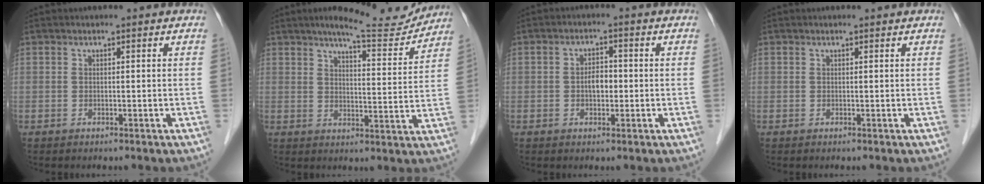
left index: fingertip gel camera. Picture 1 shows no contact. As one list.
[{"total": 10.9, "force": [10.0, 1.2, 4.0], "torque": [-0.055, -0.007, 0.131]}, {"total": 2.9, "force": [-0.4, 1.7, 2.3], "torque": [-0.040, 0.008, -0.007]}, {"total": 0.6, "force": [0.5, 0.0, 0.2], "torque": [-0.009, 0.002, 0.009]}]